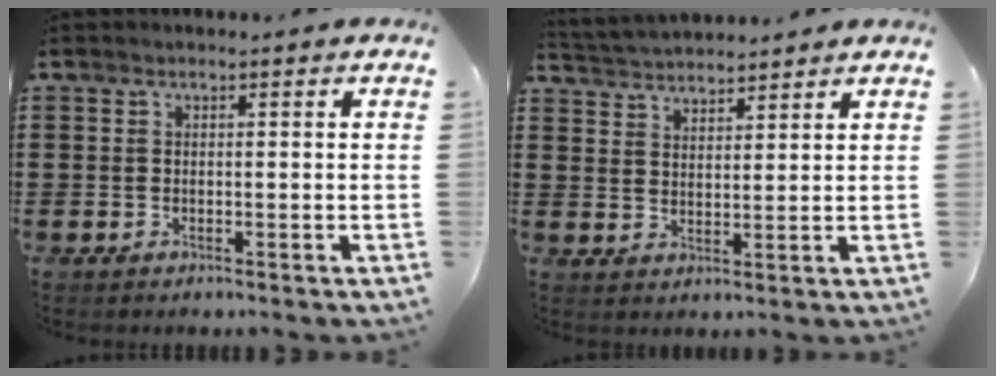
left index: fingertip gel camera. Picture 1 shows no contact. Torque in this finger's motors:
{"motor_torque": [2.14, 0.00, 0.19, 0.09]}